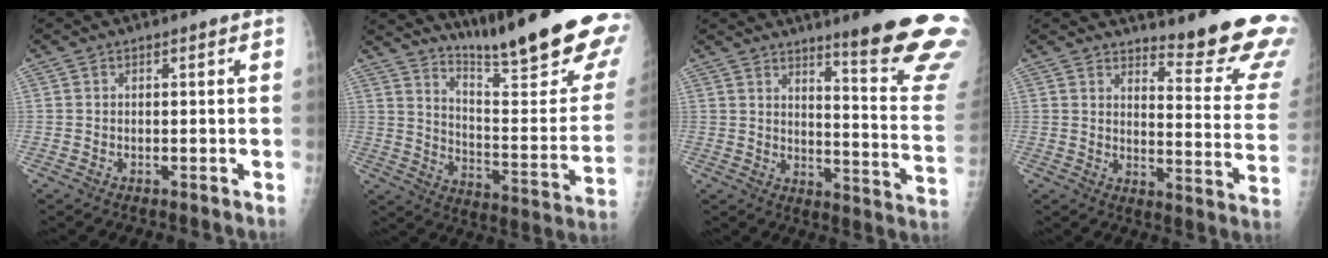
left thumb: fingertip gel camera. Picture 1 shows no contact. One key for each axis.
{"total": 27.3, "fx": 20.7, "fy": 2.8, "fz": 17.6, "tx": -0.239, "ty": -0.149, "tz": 0.295}
{"total": 19.7, "fx": 14.3, "fy": 1.5, "fz": 13.5, "tx": -0.146, "ty": -0.116, "tz": 0.186}
{"total": 16.8, "fx": 14.5, "fy": 2.3, "fz": 8.3, "tx": -0.077, "ty": -0.160, "tz": 0.170}